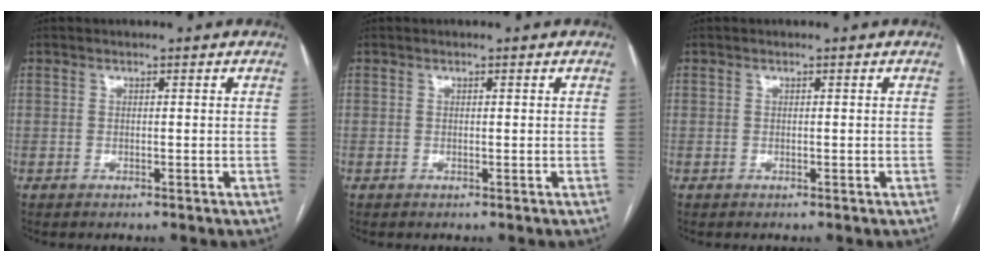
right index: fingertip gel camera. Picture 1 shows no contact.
{"total": 0.0}
{"total": 0.0}